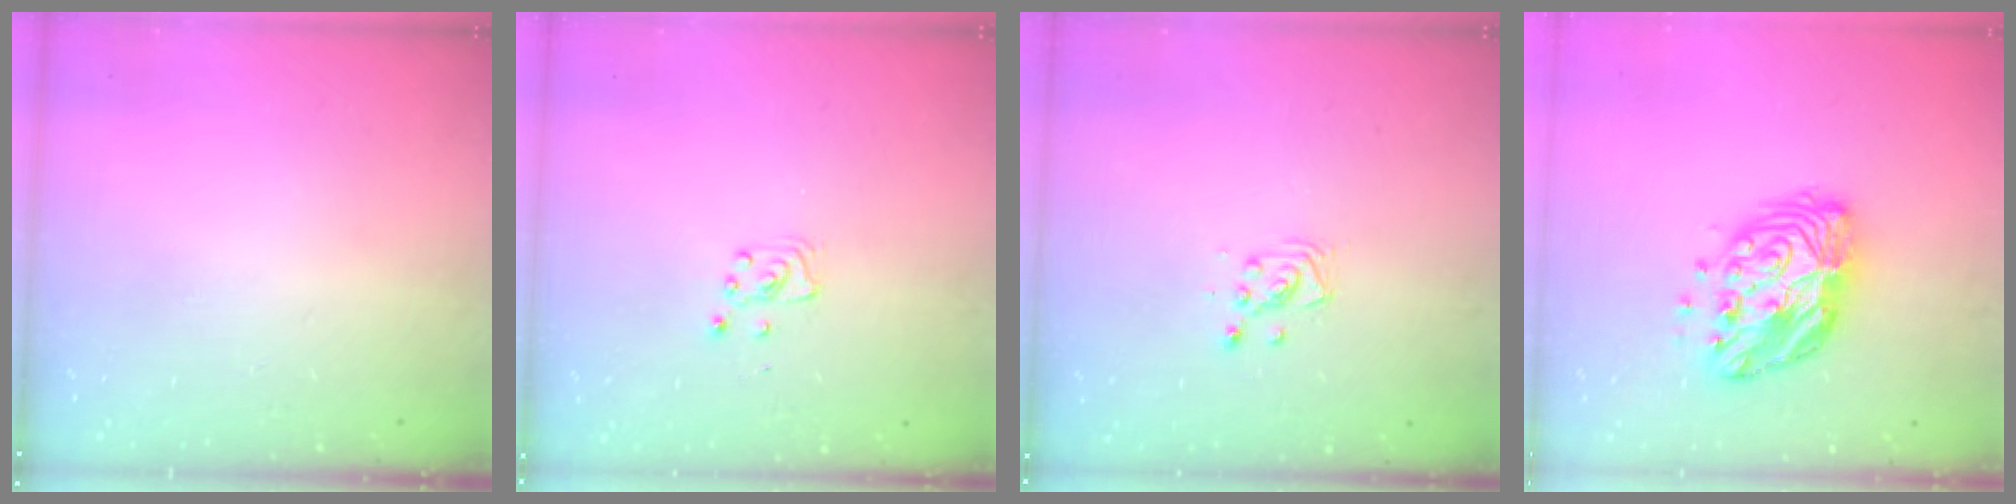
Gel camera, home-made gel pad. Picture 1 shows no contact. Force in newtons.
{"total": 4.1, "press": 4.1, "slide": 0.4}
{"total": 3.6, "press": 3.6, "slide": 0.2}
{"total": 12.7, "press": 12.7, "slide": 0.6}